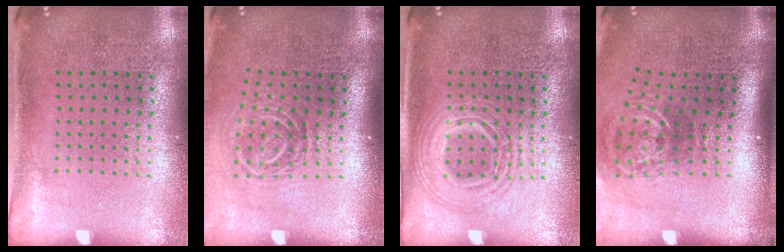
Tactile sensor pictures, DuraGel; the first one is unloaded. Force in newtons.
{"total": 1.8, "press": 1.2, "slide": 1.4}
{"total": 2.8, "press": 2.7, "slide": 0.2}
{"total": 2.1, "press": 1.3, "slide": 1.7}